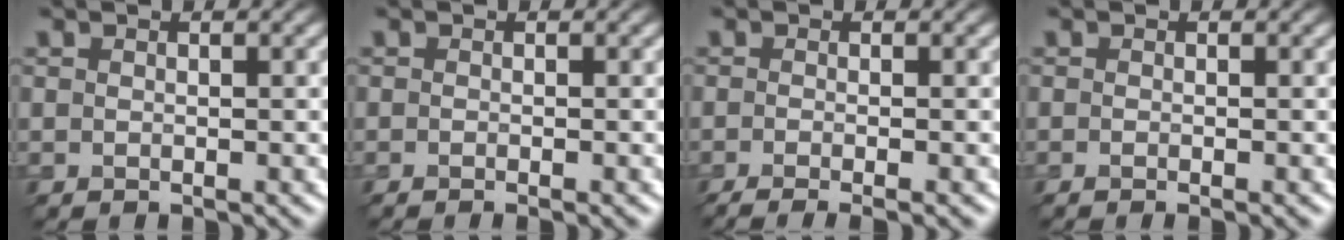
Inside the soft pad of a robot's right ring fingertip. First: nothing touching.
{"total": 1.3, "force": [-0.6, 0.4, 1.1], "torque": [-0.006, -0.009, -0.009]}
{"total": 4.5, "force": [-1.6, 1.8, 3.7], "torque": [-0.029, -0.008, -0.024]}
{"total": 1.6, "force": [-0.5, 0.6, 1.4], "torque": [-0.006, -0.007, -0.010]}